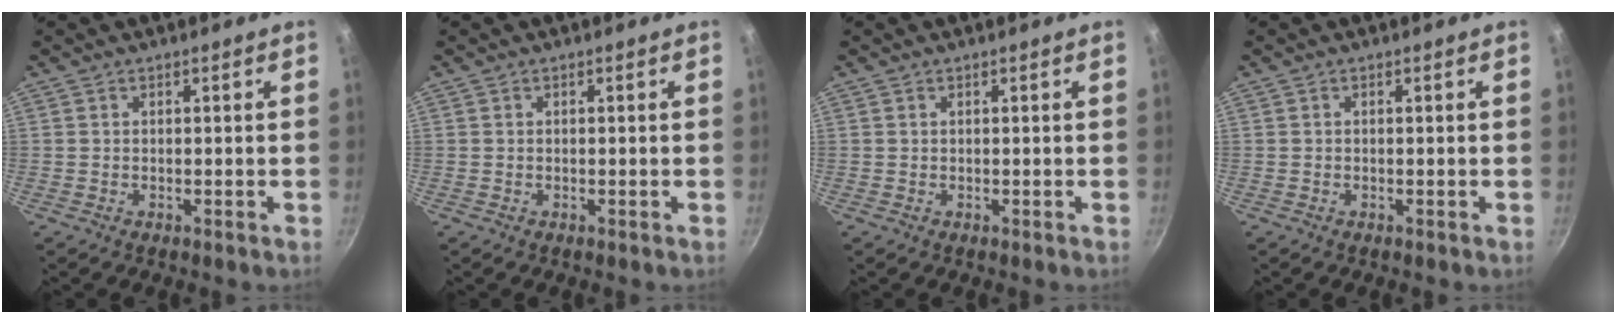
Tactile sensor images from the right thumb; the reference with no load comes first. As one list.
[{"total": 0.0}, {"total": 0.0}, {"total": 0.0}]